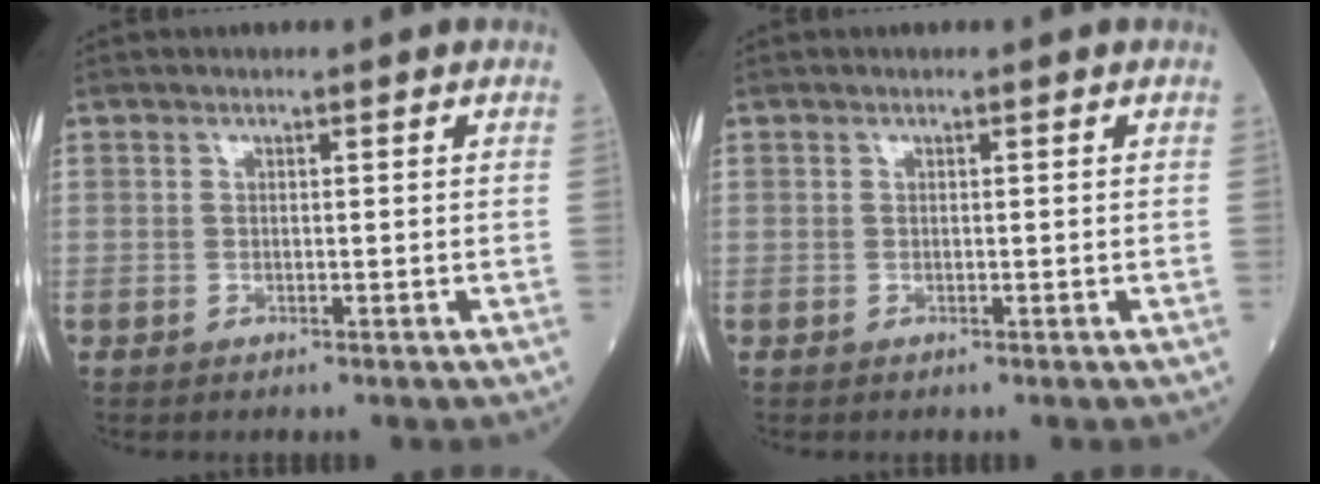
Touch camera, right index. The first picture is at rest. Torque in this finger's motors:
{"motor_torque": [0.01, 0.00, 0.00, 0.00]}